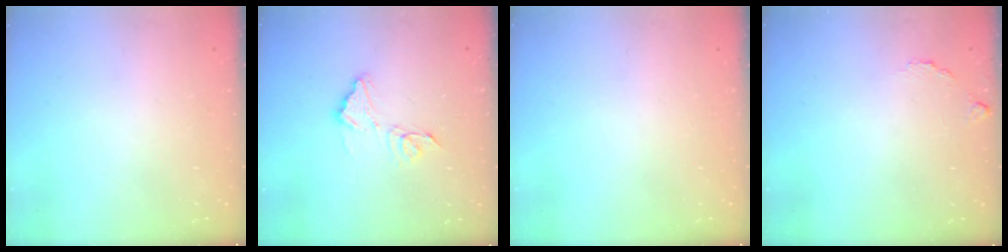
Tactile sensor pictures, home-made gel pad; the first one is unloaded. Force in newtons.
{"total": 9.9, "press": 9.8, "slide": 0.8}
{"total": 0.0}
{"total": 5.2, "press": 5.2, "slide": 0.3}